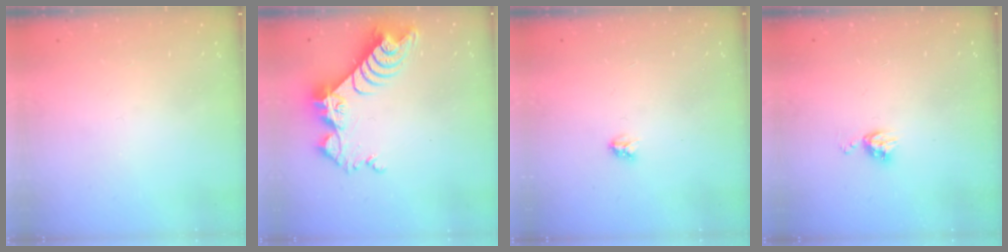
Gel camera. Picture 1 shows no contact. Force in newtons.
{"total": 11.3, "press": 11.2, "slide": 0.8}
{"total": 2.9, "press": 2.9, "slide": 0.3}
{"total": 6.1, "press": 6.1, "slide": 0.6}